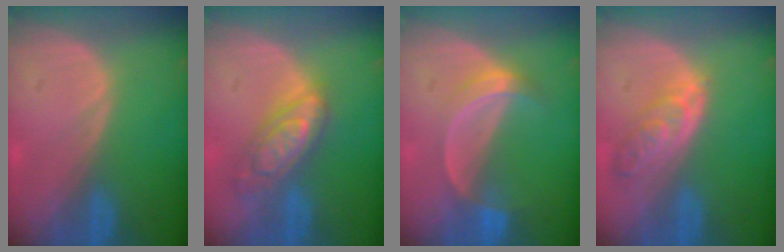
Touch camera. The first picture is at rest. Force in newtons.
{"total": 7.4, "press": 7.4, "slide": 0.5}
{"total": 5.2, "press": 4.7, "slide": 2.2}
{"total": 5.4, "press": 5.2, "slide": 1.5}